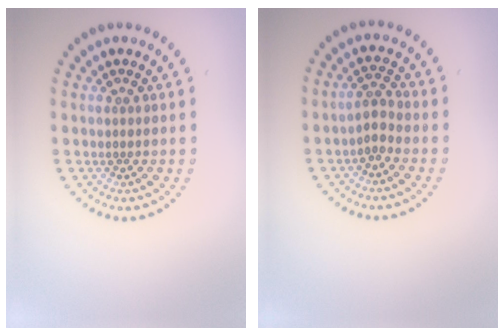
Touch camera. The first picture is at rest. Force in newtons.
{"total": 1.7, "press": 1.3, "slide": 1.0}